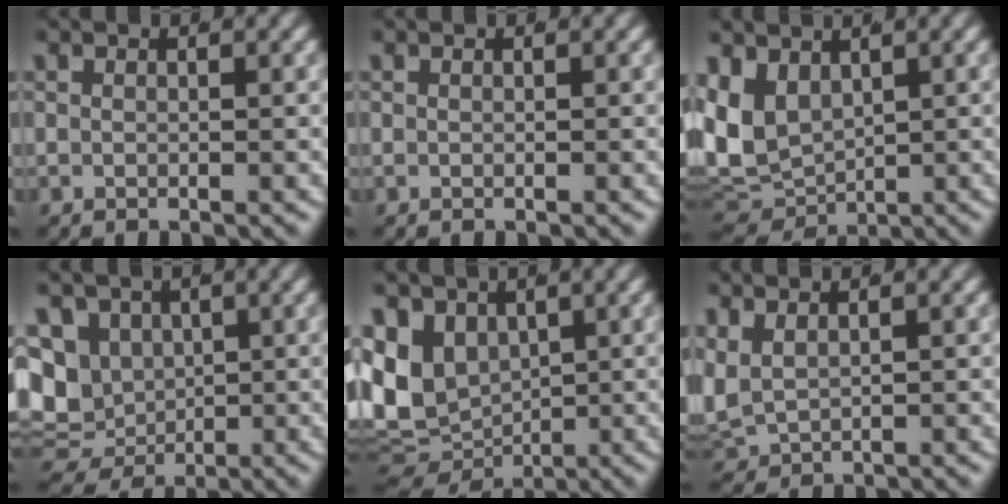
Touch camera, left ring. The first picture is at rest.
{"total": 0.0}
{"total": 9.0, "force": [-0.1, 7.7, 4.8], "torque": [-0.139, -0.039, 0.015]}
{"total": 10.9, "force": [-1.3, 10.0, 4.2], "torque": [-0.114, -0.052, -0.006]}
{"total": 11.9, "force": [-1.6, 10.3, 5.7], "torque": [-0.154, -0.064, 0.001]}
{"total": 5.0, "force": [0.8, 4.3, 2.4], "torque": [-0.090, -0.017, 0.028]}